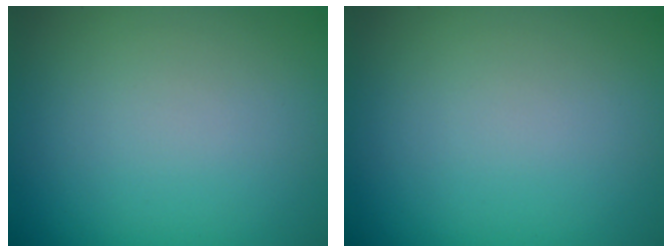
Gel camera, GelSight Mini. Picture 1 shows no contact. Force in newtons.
{"total": 0.0}